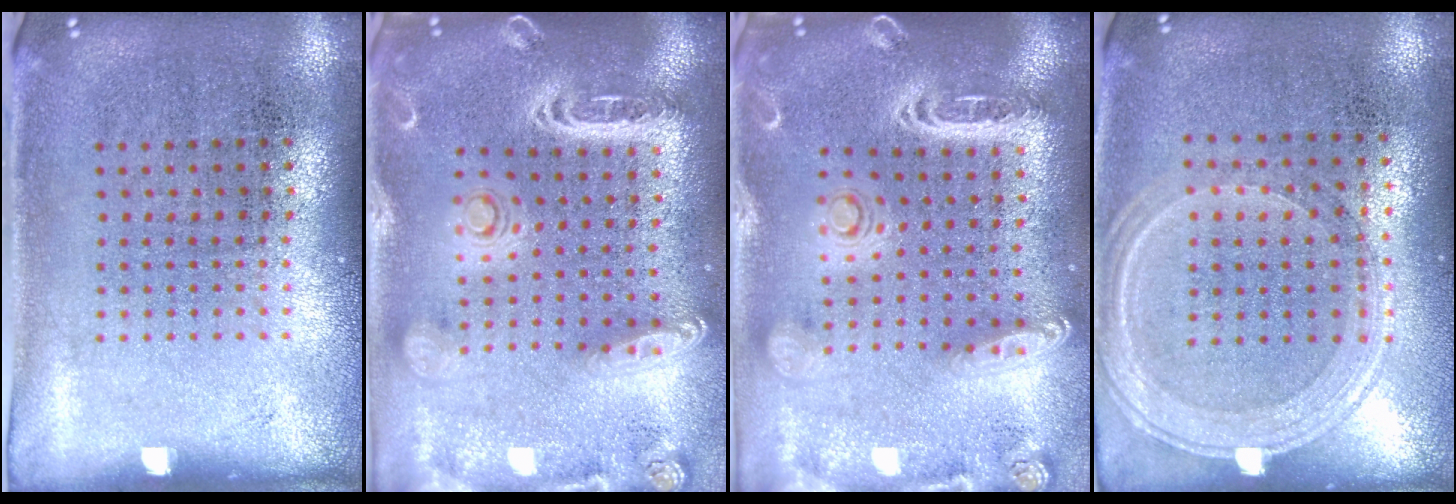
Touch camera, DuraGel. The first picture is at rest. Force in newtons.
{"total": 2.8, "press": 2.4, "slide": 1.4}
{"total": 2.8, "press": 2.4, "slide": 1.4}
{"total": 1.2, "press": 1.2, "slide": 0.3}